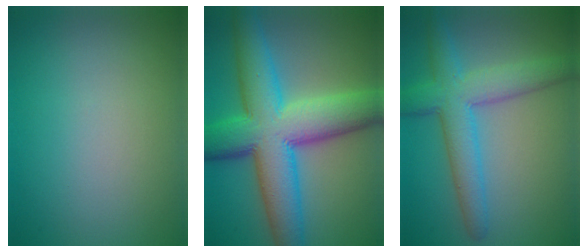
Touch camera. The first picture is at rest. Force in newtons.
{"total": 12.4, "press": 12.4, "slide": 0.0}
{"total": 5.9, "press": 5.9, "slide": 0.2}